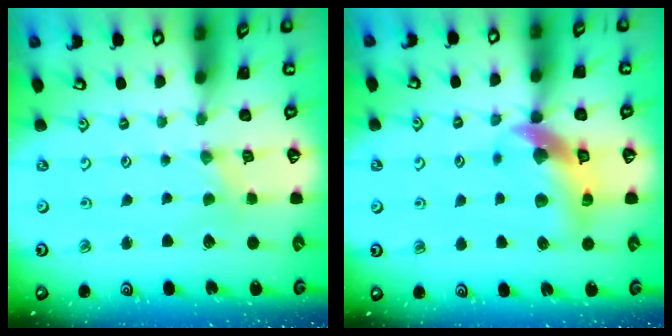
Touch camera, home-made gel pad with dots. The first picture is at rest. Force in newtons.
{"total": 12.1, "press": 12.0, "slide": 1.7}